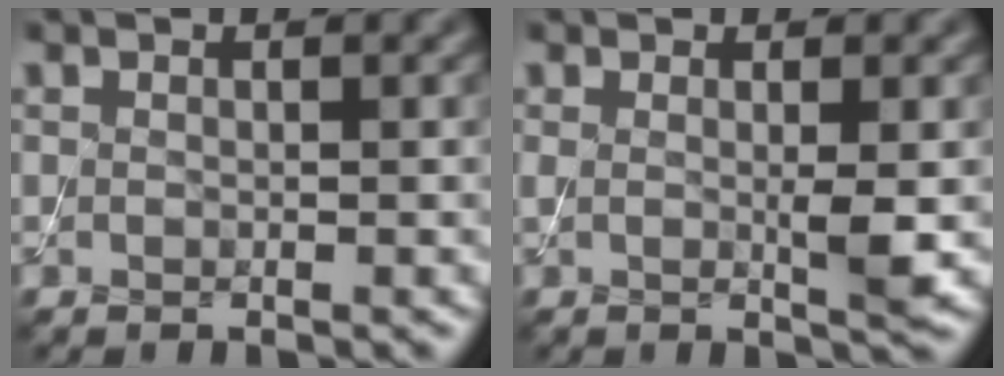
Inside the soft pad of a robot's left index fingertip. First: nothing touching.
{"total": 2.1, "force": [0.2, 0.2, 2.1], "torque": [-0.036, -0.007, 0.002]}